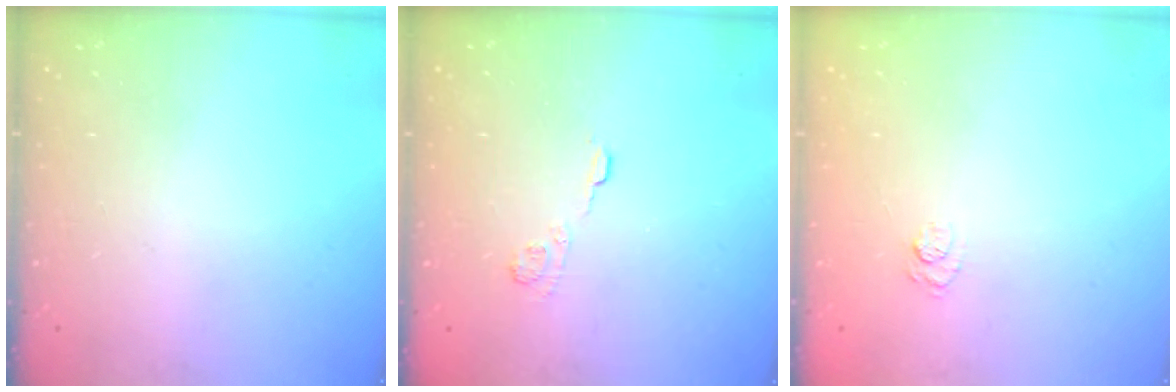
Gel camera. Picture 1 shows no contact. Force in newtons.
{"total": 5.7, "press": 5.5, "slide": 1.2}
{"total": 6.1, "press": 6.0, "slide": 1.2}